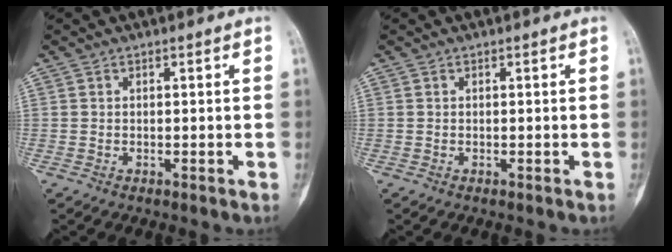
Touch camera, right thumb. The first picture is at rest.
{"total": 0.0}